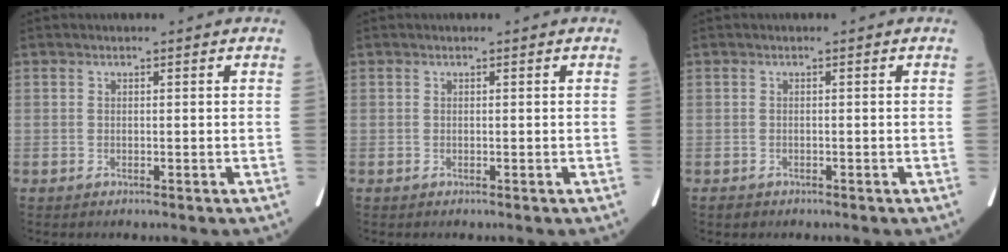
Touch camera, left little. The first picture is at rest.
{"total": 0.0}
{"total": 1.0, "force": [-0.8, 0.6, 0.2], "torque": [-0.009, -0.001, -0.010]}